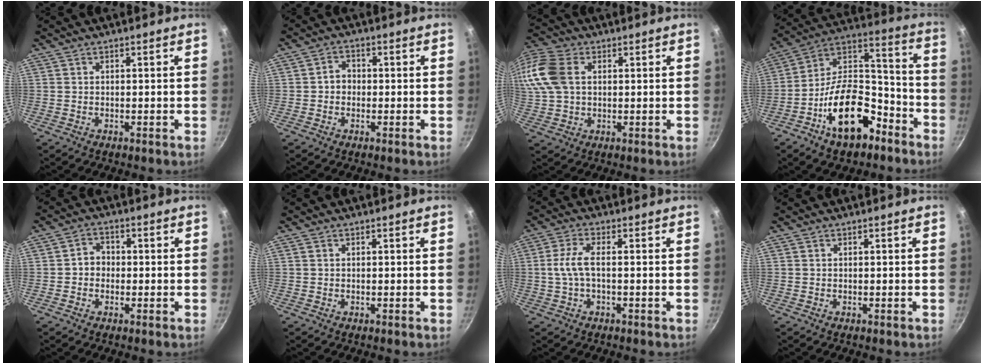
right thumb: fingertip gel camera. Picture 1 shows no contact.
{"total": 2.9, "force": [-0.4, 2.5, 1.4], "torque": [-0.006, 0.011, -0.009]}
{"total": 18.3, "force": [4.1, 13.2, 12.0], "torque": [-0.298, 0.036, 0.071]}
{"total": 19.5, "force": [-9.9, 10.5, 13.2], "torque": [-0.179, 0.091, -0.166]}
{"total": 3.4, "force": [-0.5, 3.0, 1.4], "torque": [-0.001, 0.012, -0.014]}
{"total": 0.0}
{"total": 5.2, "force": [-0.3, 2.0, 4.7], "torque": [-0.114, 0.014, -0.012]}
{"total": 0.0}